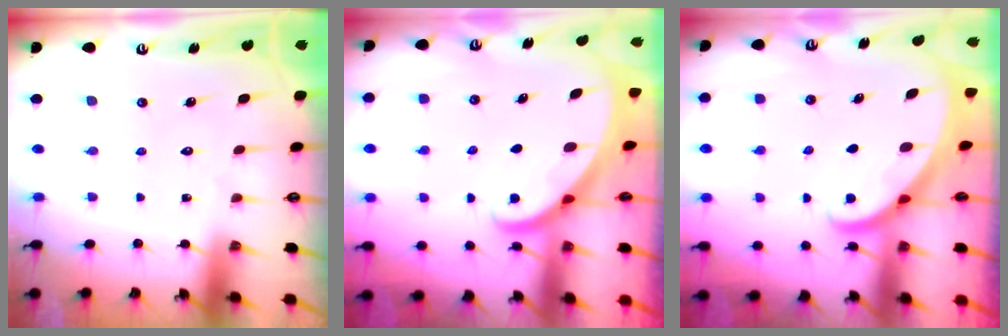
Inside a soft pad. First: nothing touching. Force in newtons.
{"total": 2.2, "press": 2.2, "slide": 0.3}
{"total": 2.2, "press": 2.2, "slide": 0.3}